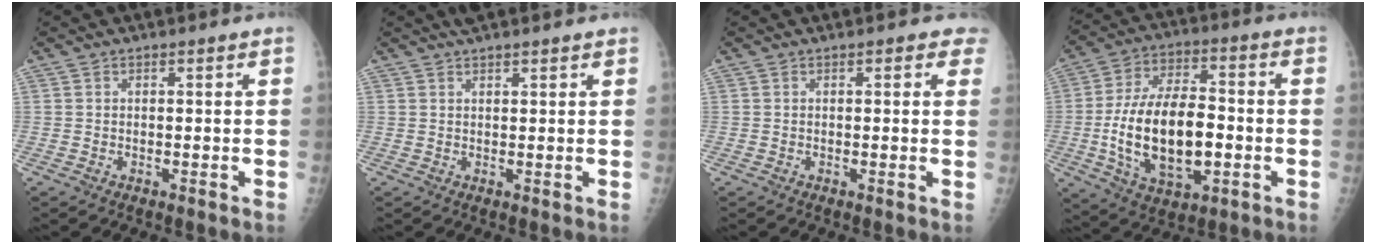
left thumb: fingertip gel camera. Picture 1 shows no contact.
{"total": 4.6, "force": [3.8, 1.1, 2.5], "torque": [-0.023, 0.010, 0.058]}
{"total": 2.8, "force": [1.8, 1.4, 1.6], "torque": [0.006, -0.001, 0.011]}
{"total": 19.1, "force": [-2.8, 9.8, 16.2], "torque": [-0.285, 0.014, -0.041]}